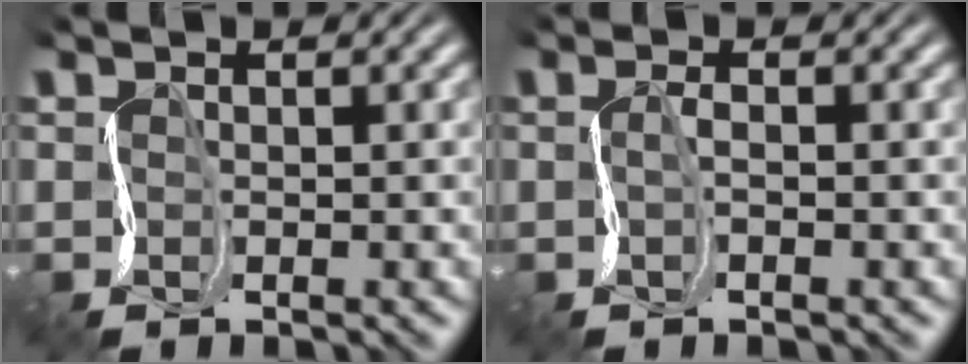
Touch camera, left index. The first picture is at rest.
{"total": 0.5, "force": [-0.2, -0.1, 0.5], "torque": [-0.008, 0.002, -0.003]}